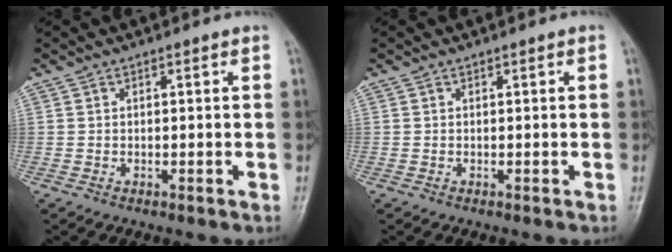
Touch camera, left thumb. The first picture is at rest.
{"total": 0.0}